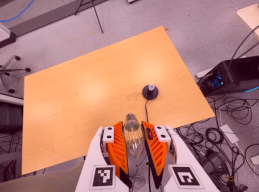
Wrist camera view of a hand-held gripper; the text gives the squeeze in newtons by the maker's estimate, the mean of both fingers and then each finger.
{"total": 18.3, "left": 19.6, "right": 17.1}